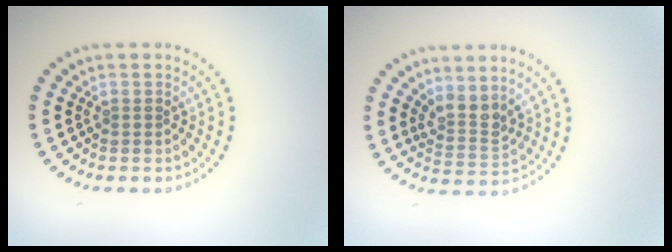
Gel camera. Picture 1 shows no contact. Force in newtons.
{"total": 2.6, "press": 2.0, "slide": 1.7}